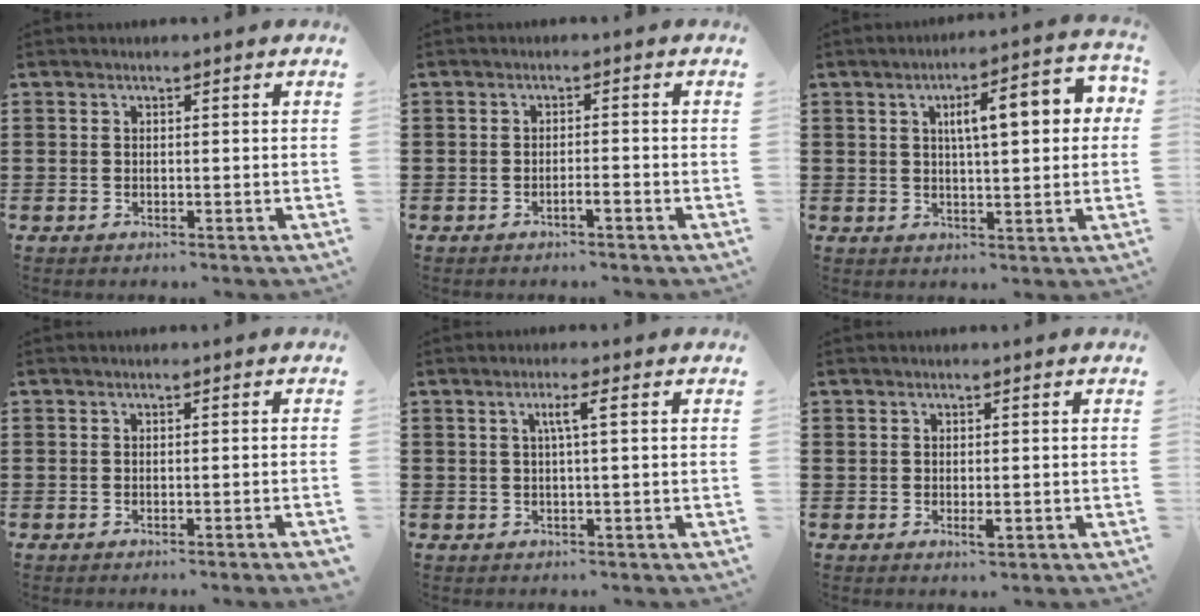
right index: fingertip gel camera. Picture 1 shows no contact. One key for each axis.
{"total": 1.5, "fx": -1.2, "fy": -0.1, "fz": 1.0, "tx": -0.019, "ty": -0.006, "tz": -0.021}
{"total": 8.2, "fx": 2.2, "fy": 2.3, "fz": 7.5, "tx": -0.115, "ty": -0.004, "tz": 0.027}
{"total": 0.8, "fx": -0.6, "fy": -0.2, "fz": 0.6, "tx": -0.010, "ty": -0.004, "tz": -0.012}
{"total": 2.8, "fx": 0.5, "fy": -0.1, "fz": 2.7, "tx": -0.052, "ty": -0.001, "tz": 0.005}
{"total": 1.5, "fx": -0.2, "fy": 0.5, "fz": 1.4, "tx": -0.025, "ty": -0.003, "tz": -0.003}